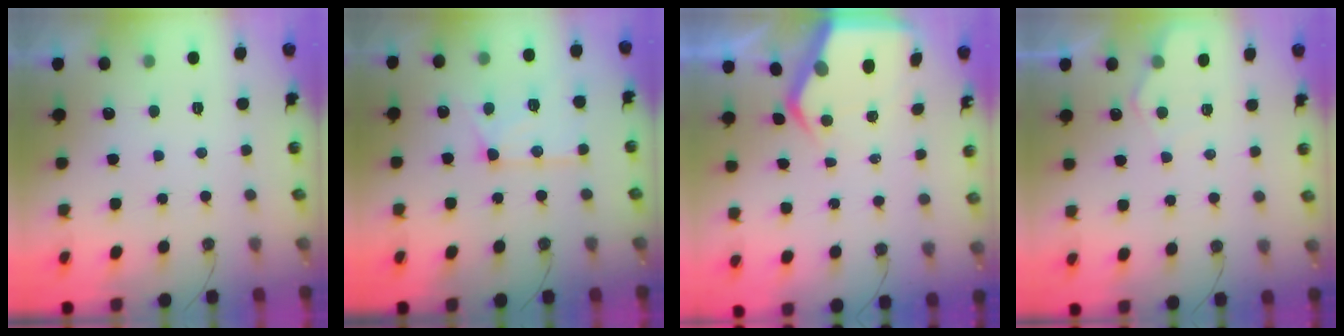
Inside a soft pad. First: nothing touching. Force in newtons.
{"total": 13.0, "press": 12.9, "slide": 1.3}
{"total": 7.9, "press": 7.9, "slide": 0.8}
{"total": 5.3, "press": 5.2, "slide": 0.7}